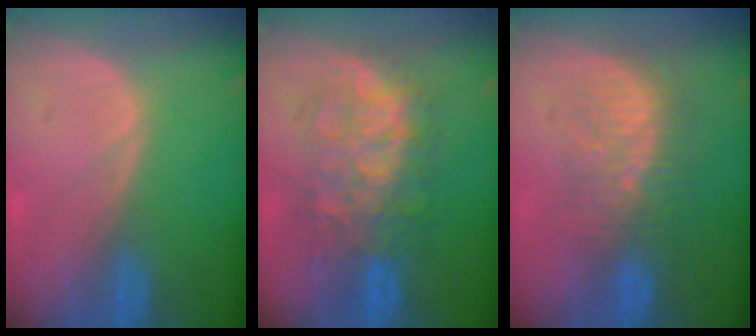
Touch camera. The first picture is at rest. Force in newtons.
{"total": 9.4, "press": 9.3, "slide": 0.6}
{"total": 8.0, "press": 7.6, "slide": 2.6}